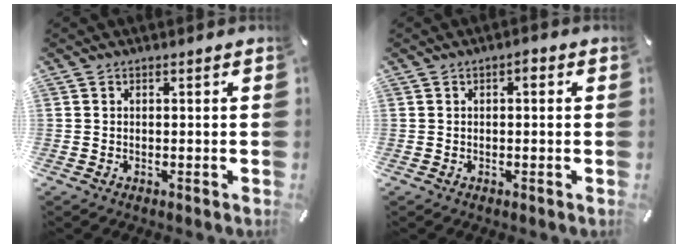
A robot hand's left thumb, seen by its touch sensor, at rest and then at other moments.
{"total": 1.6, "force": [0.1, 0.8, 1.4], "torque": [-0.028, 0.006, 0.000]}